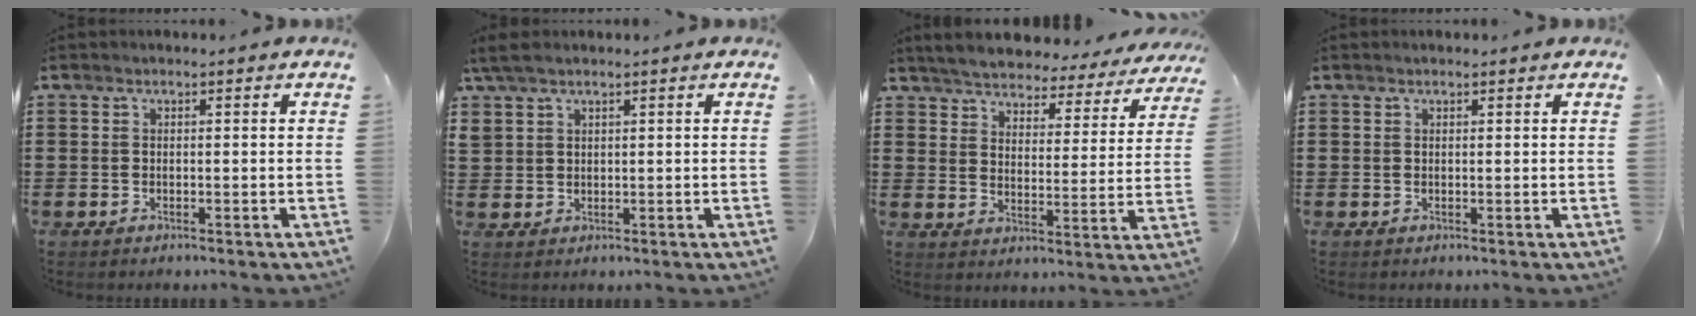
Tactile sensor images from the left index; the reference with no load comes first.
{"total": 2.6, "force": [1.9, 1.2, 1.4], "torque": [-0.032, 0.006, 0.035]}
{"total": 4.6, "force": [4.6, 0.2, 0.4], "torque": [-0.037, -0.037, 0.076]}
{"total": 0.6, "force": [0.4, 0.1, 0.4], "torque": [-0.007, 0.002, 0.008]}